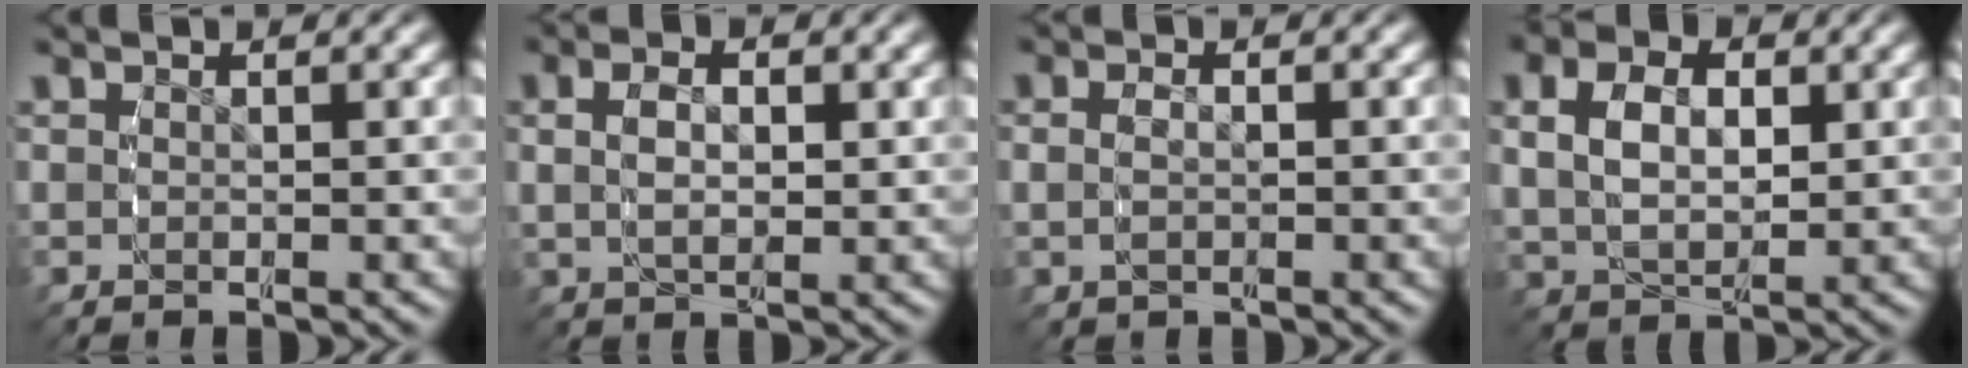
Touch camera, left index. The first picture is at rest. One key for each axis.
{"total": 3.2, "fx": 0.5, "fy": 1.7, "fz": 2.6, "tx": -0.048, "ty": -0.010, "tz": 0.019}
{"total": 1.8, "fx": -0.3, "fy": 1.1, "fz": 1.4, "tx": -0.032, "ty": -0.007, "tz": 0.002}
{"total": 5.6, "fx": 1.1, "fy": 3.8, "fz": 3.9, "tx": -0.074, "ty": -0.015, "tz": 0.031}